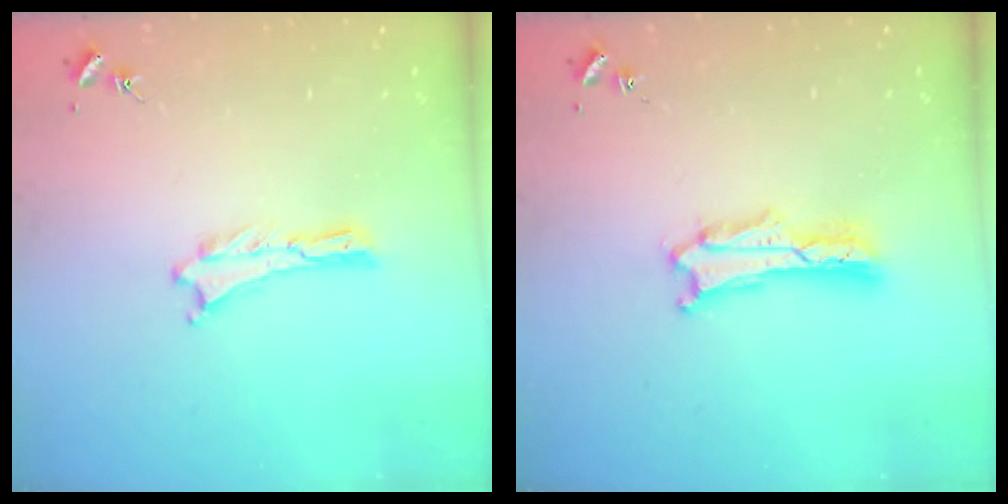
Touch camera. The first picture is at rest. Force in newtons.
{"total": 1.4, "press": 1.3, "slide": 0.2}